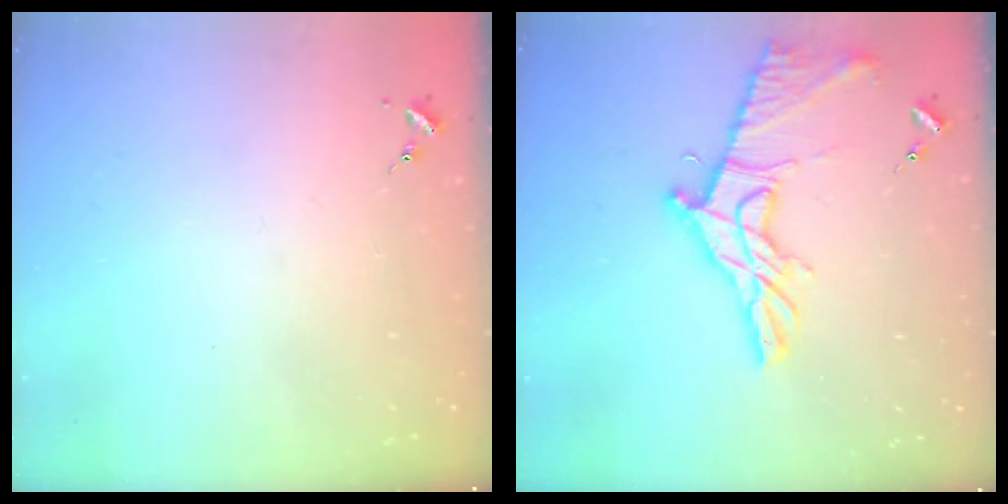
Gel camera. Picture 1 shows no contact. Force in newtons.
{"total": 16.7, "press": 16.7, "slide": 0.7}